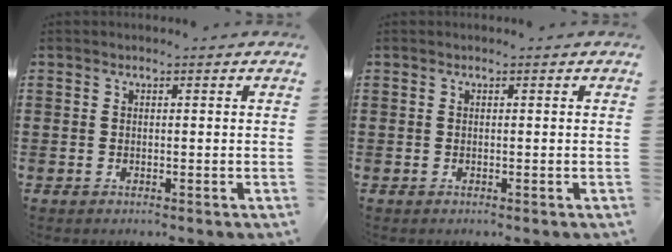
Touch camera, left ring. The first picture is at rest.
{"total": 0.0}